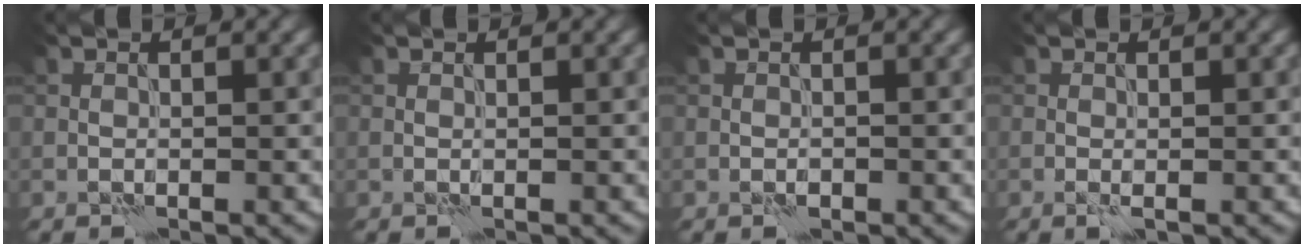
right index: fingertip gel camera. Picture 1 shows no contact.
{"total": 0.0}
{"total": 0.5, "force": [-0.3, 0.4, 0.2], "torque": [-0.002, 0.000, -0.006]}
{"total": 0.7, "force": [-0.2, 0.0, 0.7], "torque": [-0.013, -0.004, -0.005]}